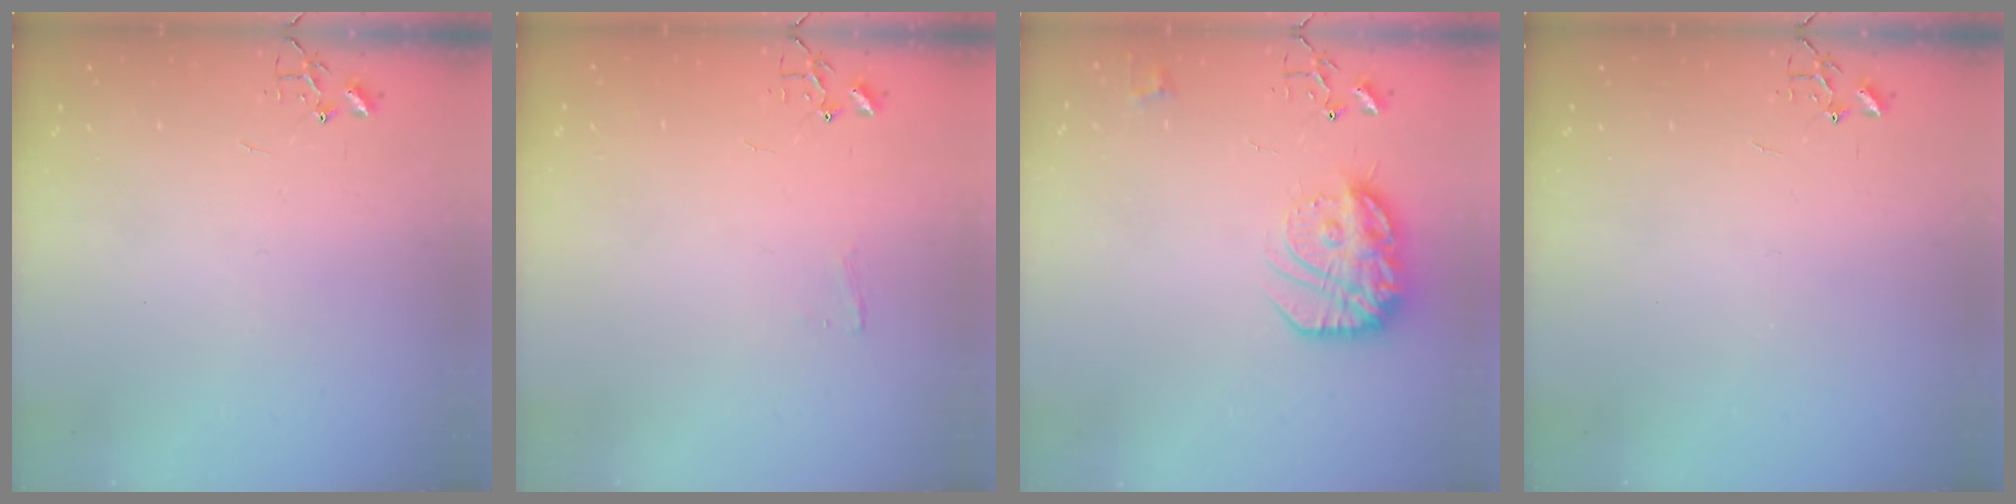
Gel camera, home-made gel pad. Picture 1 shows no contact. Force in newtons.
{"total": 3.4, "press": 3.4, "slide": 0.4}
{"total": 17.4, "press": 17.3, "slide": 1.2}
{"total": 0.0}